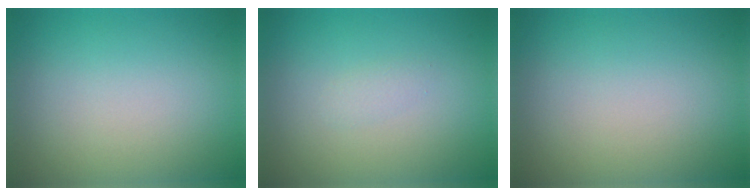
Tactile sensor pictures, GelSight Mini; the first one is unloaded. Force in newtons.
{"total": 0.8, "press": 0.8, "slide": 0.1}
{"total": 0.0}